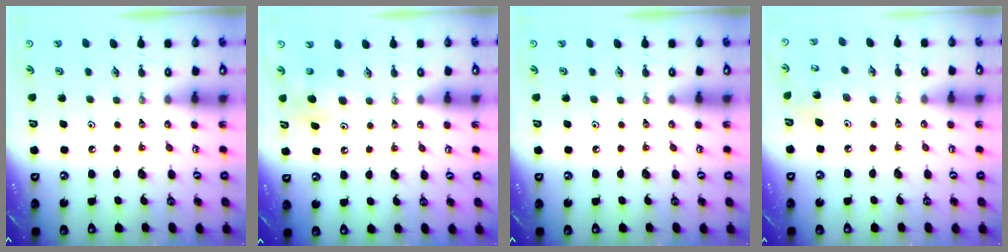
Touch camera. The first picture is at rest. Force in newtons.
{"total": 5.6, "press": 5.5, "slide": 1.1}
{"total": 0.0}
{"total": 6.0, "press": 6.0, "slide": 0.4}